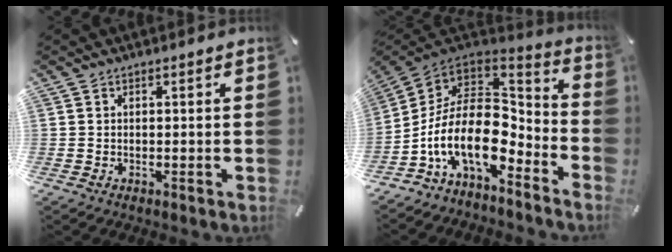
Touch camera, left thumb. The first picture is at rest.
{"total": 18.1, "force": [-6.1, 10.0, 13.8], "torque": [-0.285, -0.008, -0.109]}